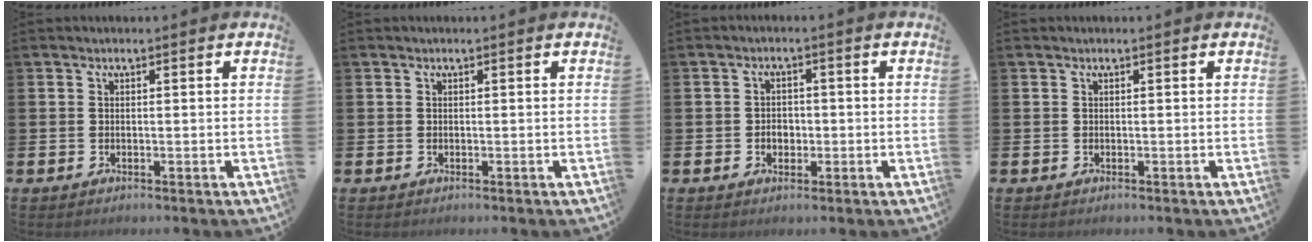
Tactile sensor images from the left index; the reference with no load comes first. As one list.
[{"total": 0.0}, {"total": 2.3, "force": [-0.5, 1.9, 1.3], "torque": [-0.010, 0.000, -0.017]}, {"total": 0.0}]